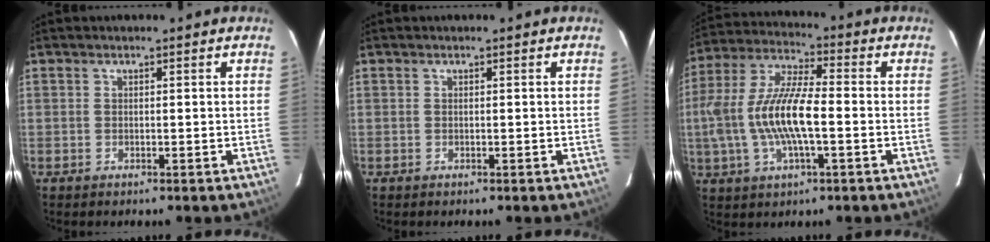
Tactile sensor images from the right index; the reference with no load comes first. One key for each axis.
{"total": 0.0}
{"total": 14.8, "fx": -2.2, "fy": 4.4, "fz": 14.0, "tx": -0.283, "ty": 0.002, "tz": -0.043}